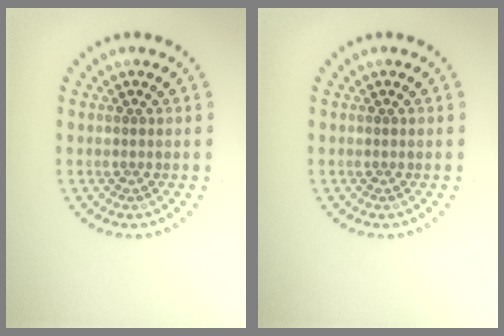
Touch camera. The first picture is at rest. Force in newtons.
{"total": 0.0}